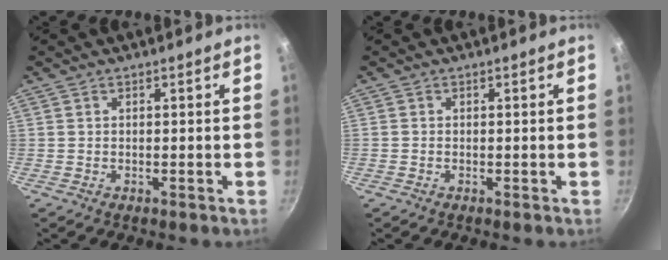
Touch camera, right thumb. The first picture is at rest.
{"total": 0.0}